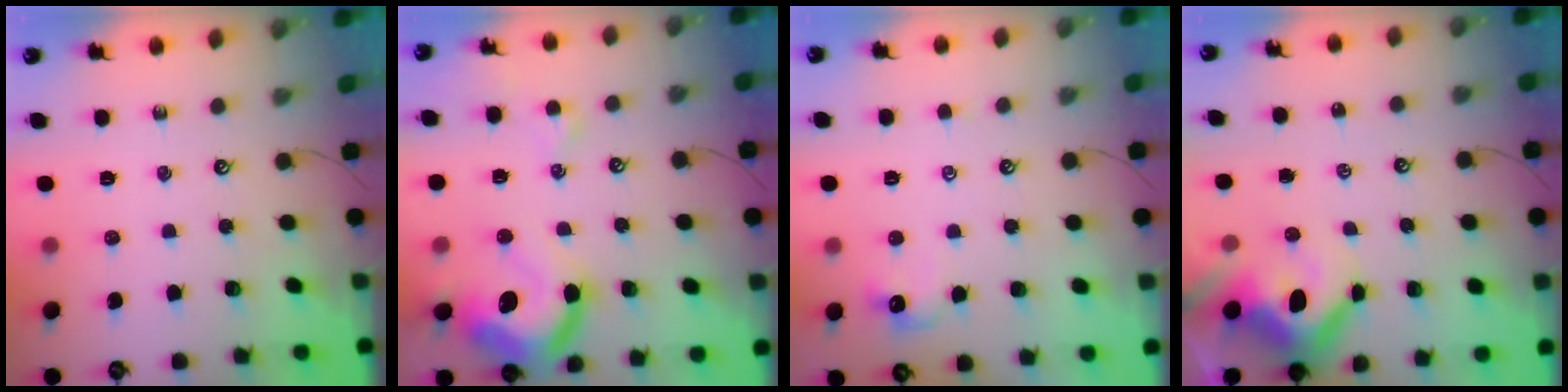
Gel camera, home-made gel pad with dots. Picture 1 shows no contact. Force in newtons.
{"total": 16.4, "press": 16.1, "slide": 2.8}
{"total": 2.2, "press": 2.1, "slide": 0.7}
{"total": 9.9, "press": 9.8, "slide": 1.3}